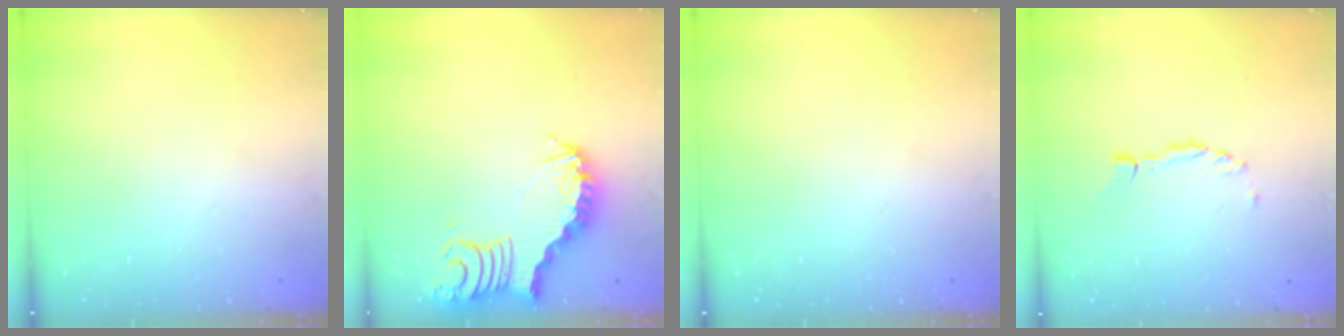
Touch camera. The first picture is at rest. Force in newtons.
{"total": 5.8, "press": 5.7, "slide": 0.8}
{"total": 0.0}
{"total": 2.2, "press": 2.2, "slide": 0.3}